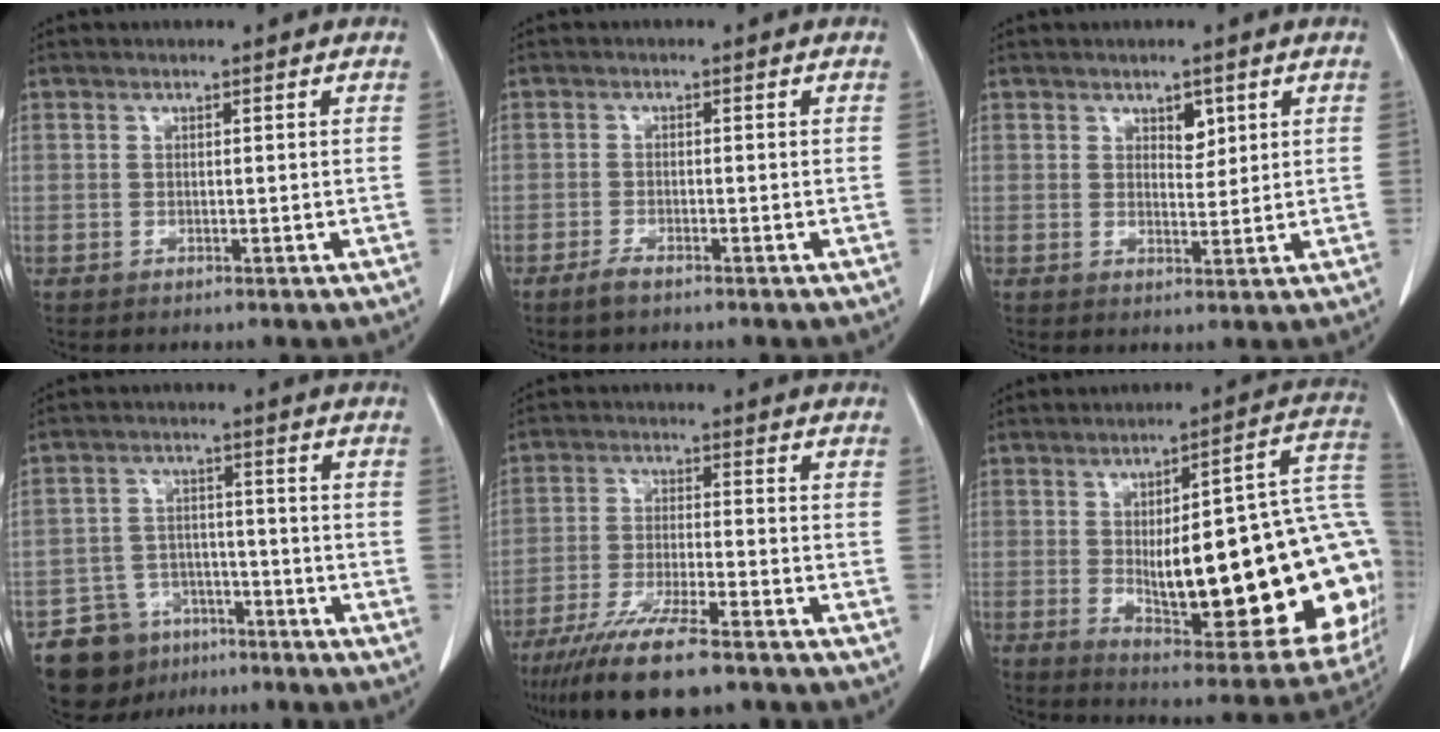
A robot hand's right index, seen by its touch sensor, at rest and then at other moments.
{"total": 2.1, "force": [-1.6, 0.4, 1.2], "torque": [-0.031, -0.003, -0.031]}
{"total": 2.6, "force": [1.4, 1.5, 1.6], "torque": [-0.020, -0.002, 0.025]}
{"total": 9.5, "force": [-6.8, 6.5, 1.5], "torque": [-0.029, 0.024, -0.106]}
{"total": 13.0, "force": [-10.0, 1.5, 8.1], "torque": [-0.146, -0.034, -0.168]}
{"total": 30.5, "force": [-2.7, 8.0, 29.3], "torque": [-0.297, 0.026, -0.018]}